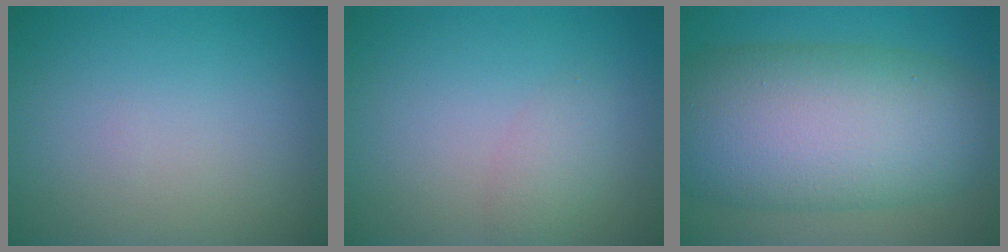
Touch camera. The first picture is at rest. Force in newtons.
{"total": 1.6, "press": 1.6, "slide": 0.1}
{"total": 13.8, "press": 13.8, "slide": 0.4}